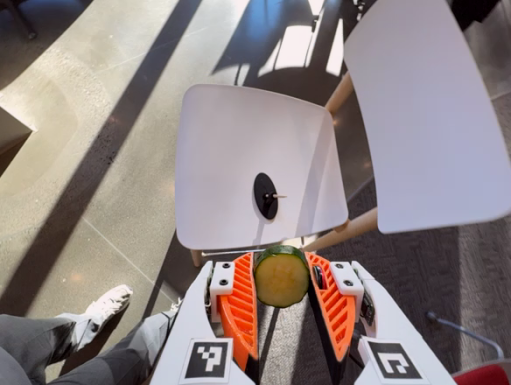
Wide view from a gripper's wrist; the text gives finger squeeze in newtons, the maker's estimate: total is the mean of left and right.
{"total": 9.3, "left": 9.6, "right": 9.0}